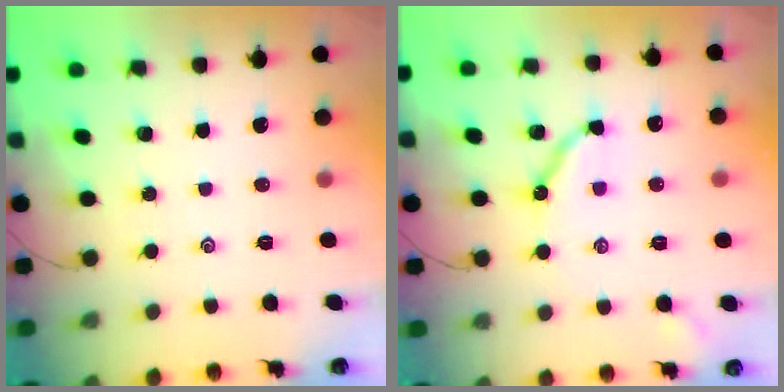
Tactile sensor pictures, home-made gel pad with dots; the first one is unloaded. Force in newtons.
{"total": 10.1, "press": 10.1, "slide": 0.9}